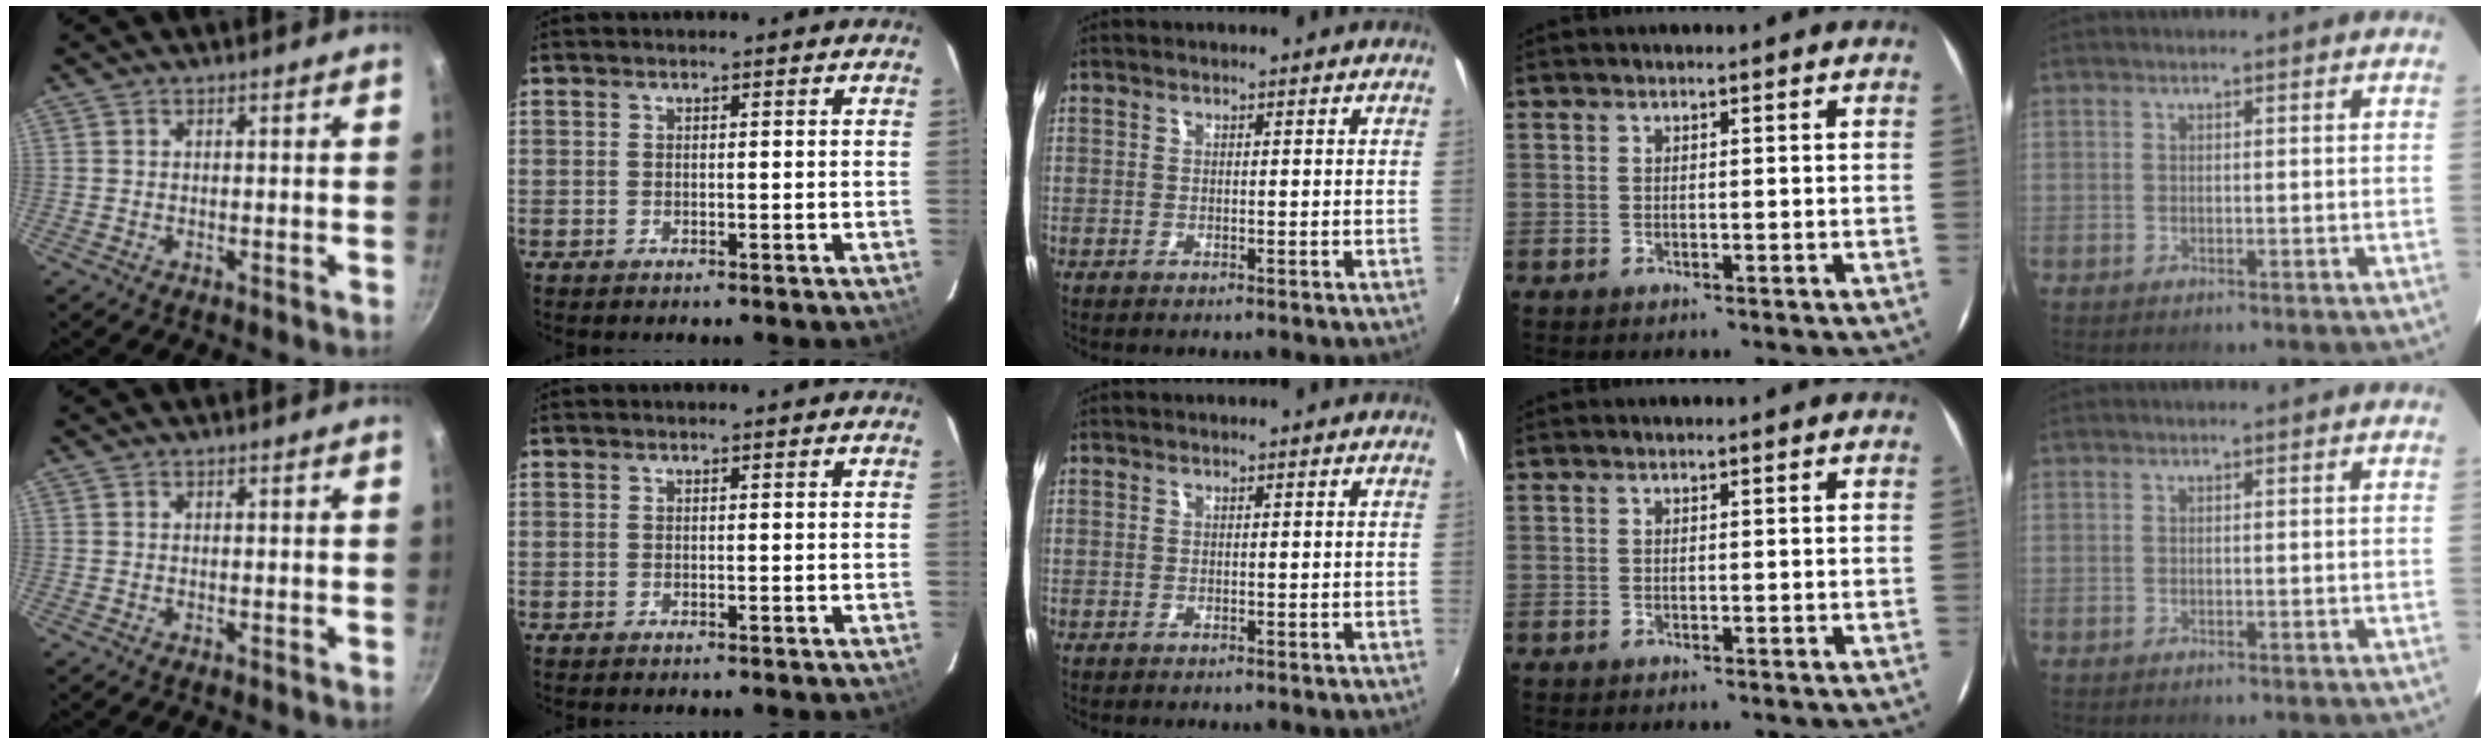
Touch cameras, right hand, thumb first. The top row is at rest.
{}